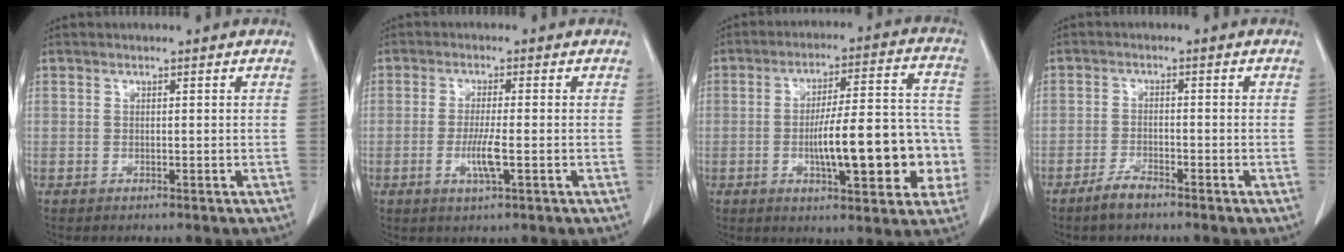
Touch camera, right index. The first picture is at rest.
{"total": 4.4, "force": [-1.2, 0.1, 4.2], "torque": [-0.086, -0.009, -0.022]}
{"total": 16.2, "force": [-3.5, 4.2, 15.2], "torque": [-0.214, 0.030, -0.046]}
{"total": 3.3, "force": [-2.7, 0.7, 1.7], "torque": [-0.038, -0.001, -0.050]}